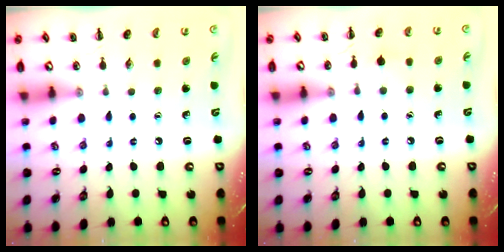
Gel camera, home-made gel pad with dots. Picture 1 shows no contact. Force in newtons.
{"total": 5.6, "press": 5.3, "slide": 1.8}